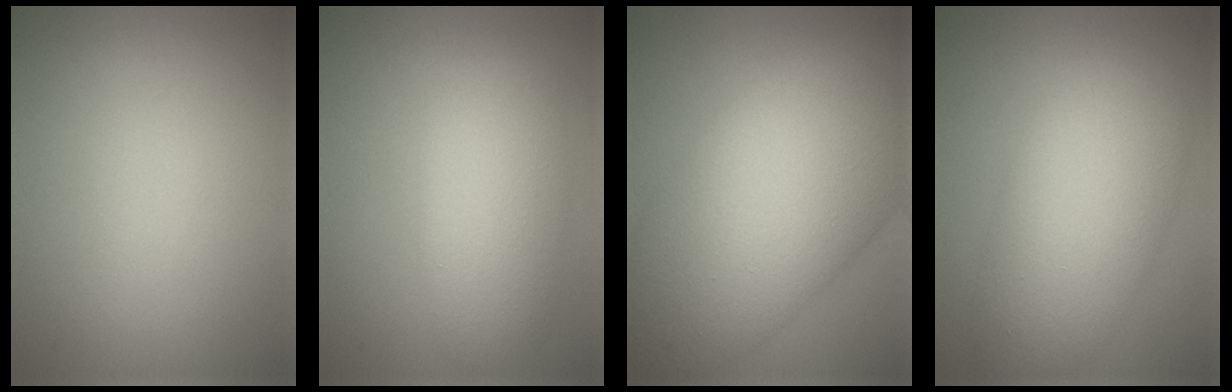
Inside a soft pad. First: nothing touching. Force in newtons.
{"total": 5.1, "press": 5.1, "slide": 0.6}
{"total": 15.6, "press": 15.6, "slide": 0.3}
{"total": 7.9, "press": 7.9, "slide": 0.2}